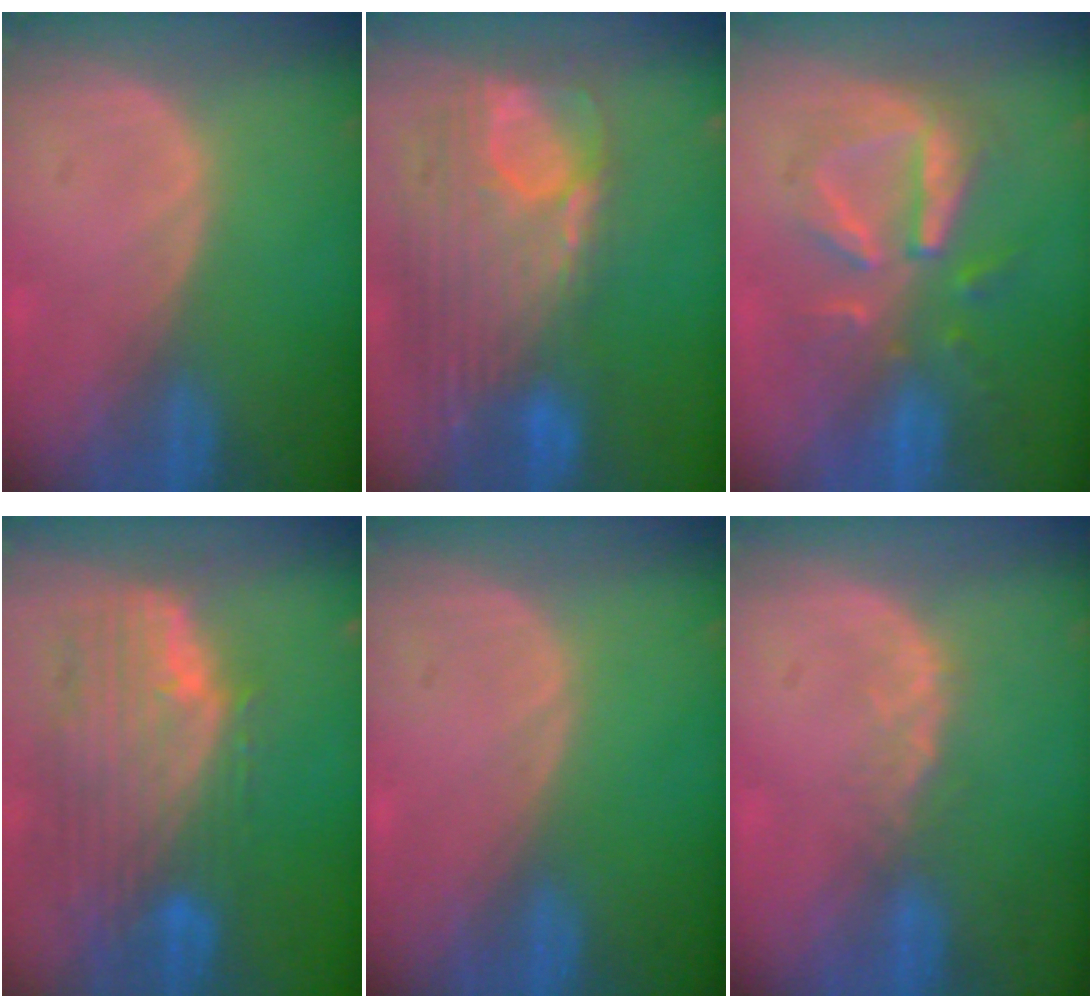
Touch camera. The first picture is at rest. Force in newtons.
{"total": 12.6, "press": 10.7, "slide": 6.6}
{"total": 8.0, "press": 8.0, "slide": 0.1}
{"total": 11.3, "press": 9.6, "slide": 5.8}
{"total": 0.0}
{"total": 2.6, "press": 2.1, "slide": 1.5}